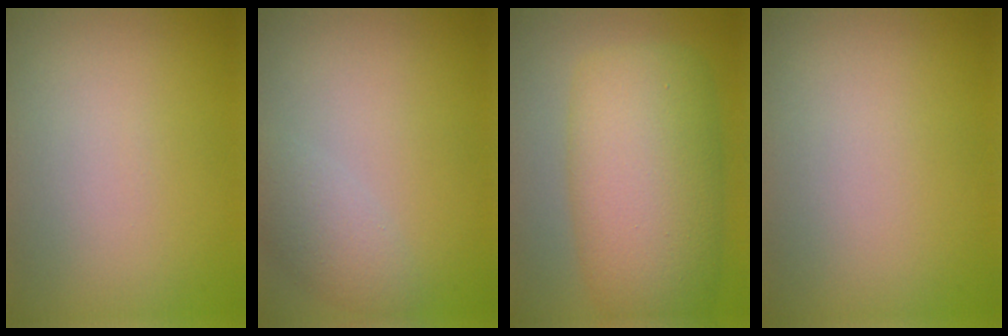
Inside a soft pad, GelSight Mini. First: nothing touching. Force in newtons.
{"total": 2.4, "press": 2.4, "slide": 0.2}
{"total": 10.1, "press": 10.1, "slide": 0.1}
{"total": 0.0}